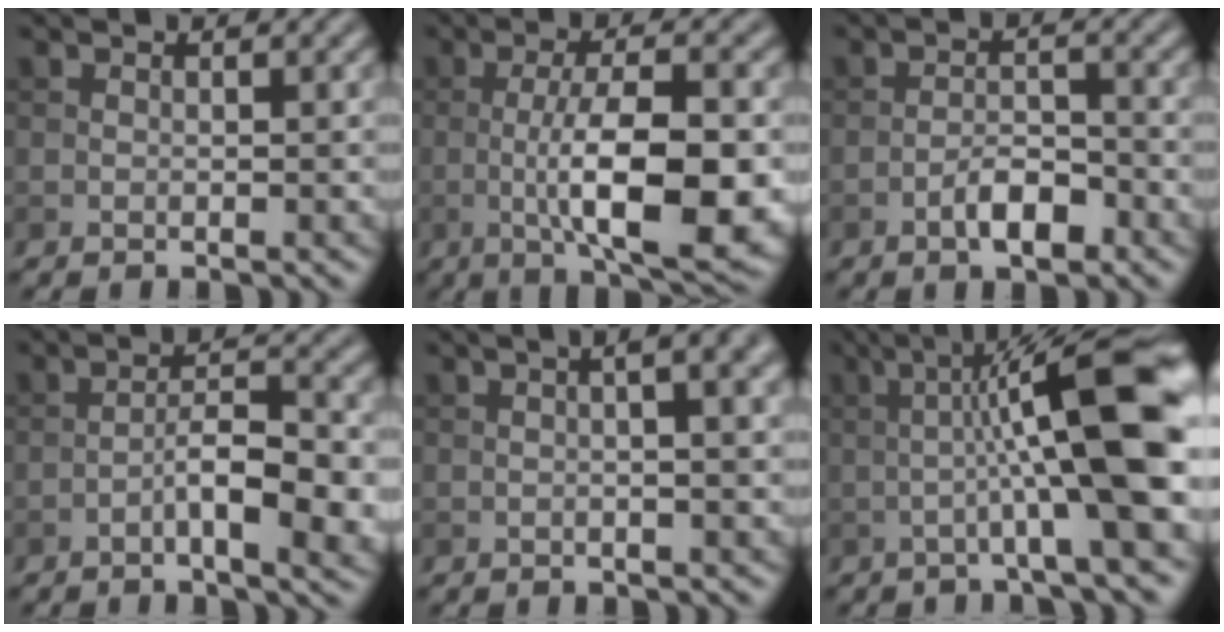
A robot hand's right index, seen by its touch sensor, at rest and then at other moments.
{"total": 10.4, "force": [-1.7, 3.1, 9.8], "torque": [-0.156, -0.005, -0.028]}
{"total": 3.2, "force": [-1.8, 1.2, 2.4], "torque": [-0.037, 0.008, -0.034]}
{"total": 6.2, "force": [-2.1, 1.8, 5.6], "torque": [-0.092, 0.009, -0.035]}
{"total": 6.6, "force": [2.1, 2.5, 5.8], "torque": [-0.049, 0.026, 0.001]}
{"total": 10.9, "force": [-0.1, 1.2, 10.9], "torque": [-0.152, 0.021, -0.005]}